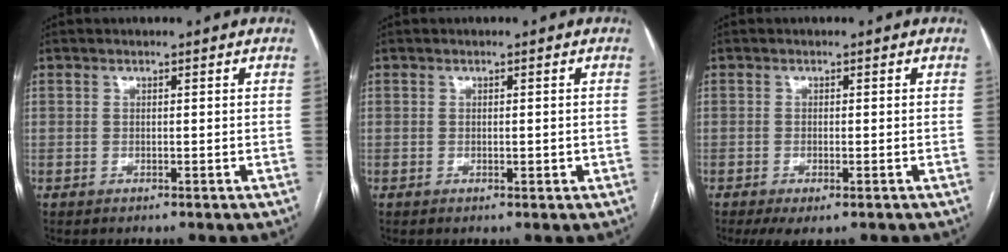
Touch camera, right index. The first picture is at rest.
{"total": 0.9, "force": [-0.2, 0.3, 0.8], "torque": [-0.016, 0.000, 0.002]}
{"total": 3.7, "force": [-2.2, 1.0, 2.7], "torque": [-0.045, -0.008, -0.030]}